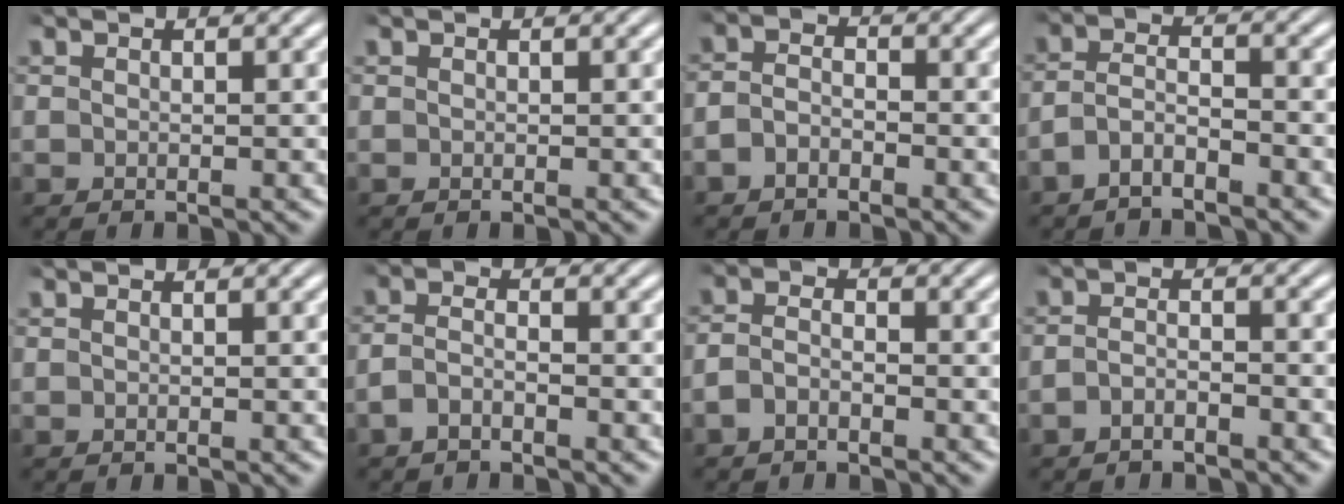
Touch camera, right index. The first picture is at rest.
{"total": 0.0}
{"total": 2.4, "force": [-1.5, 1.5, 1.1], "torque": [-0.028, -0.011, -0.024]}
{"total": 3.8, "force": [-2.6, 2.2, 1.7], "torque": [-0.039, -0.015, -0.046]}
{"total": 0.0}
{"total": 2.7, "force": [-1.7, 1.4, 1.6], "torque": [-0.042, -0.009, -0.028]}
{"total": 2.4, "force": [-1.4, 1.4, 1.3], "torque": [-0.035, -0.011, -0.022]}
{"total": 2.2, "force": [-1.9, 0.4, 0.9], "torque": [-0.019, -0.007, -0.032]}